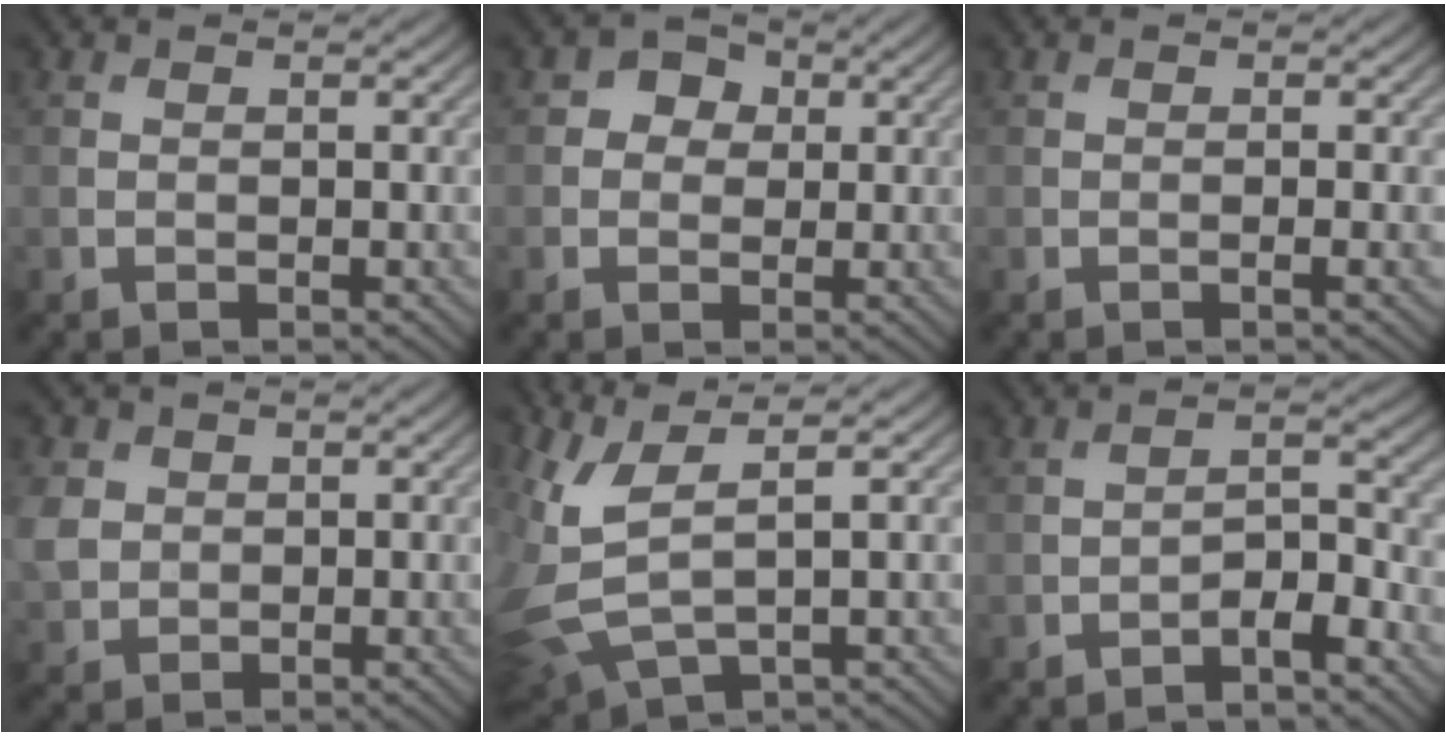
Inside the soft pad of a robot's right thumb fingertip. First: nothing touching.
{"total": 2.9, "force": [0.5, 2.6, 1.2], "torque": [-0.018, 0.005, -0.001]}
{"total": 0.5, "force": [-0.2, 0.0, 0.5], "torque": [-0.008, -0.001, -0.004]}
{"total": 3.9, "force": [0.6, 3.4, 1.7], "torque": [-0.059, 0.003, 0.009]}
{"total": 7.4, "force": [2.1, 2.9, 6.5], "torque": [-0.174, -0.007, 0.050]}
{"total": 3.5, "force": [-2.2, 1.2, 2.4], "torque": [-0.037, 0.010, -0.043]}